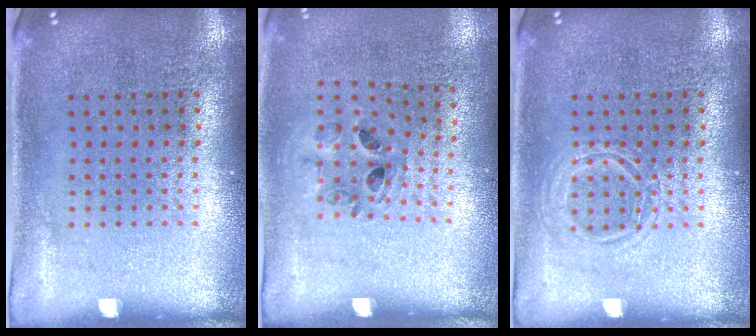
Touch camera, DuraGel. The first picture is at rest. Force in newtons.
{"total": 0.9, "press": 0.7, "slide": 0.4}
{"total": 1.3, "press": 1.3, "slide": 0.2}